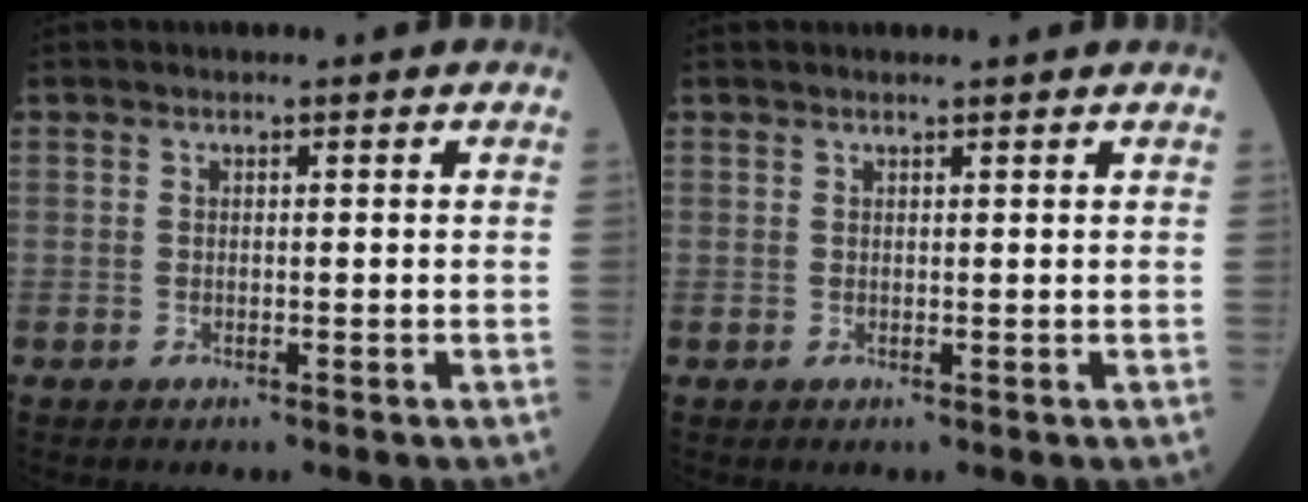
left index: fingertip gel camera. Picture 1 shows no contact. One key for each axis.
{"total": 1.6, "fx": 1.5, "fy": -0.2, "fz": 0.5, "tx": -0.007, "ty": 0.005, "tz": 0.021}